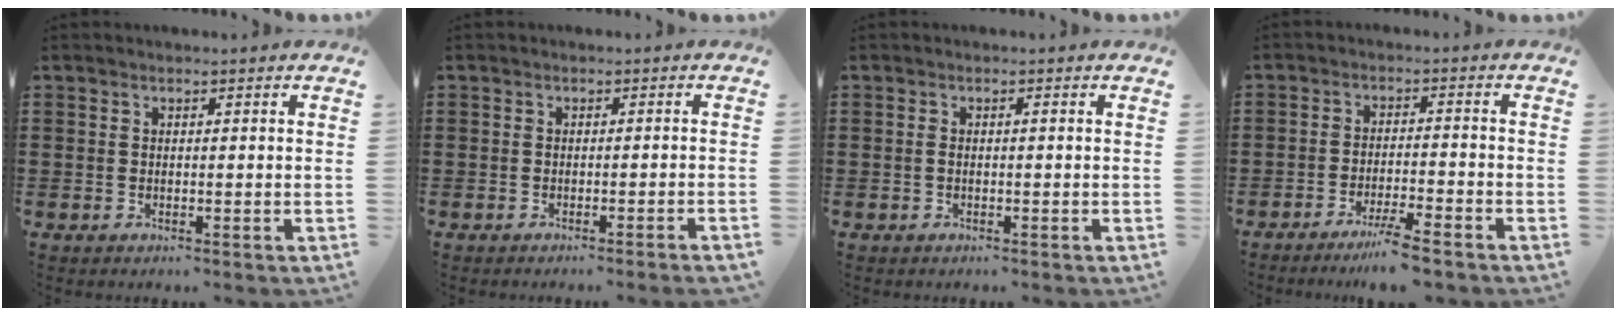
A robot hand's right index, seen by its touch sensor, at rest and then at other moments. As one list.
[{"total": 1.2, "force": [-0.9, -0.3, 0.7], "torque": [-0.011, -0.002, -0.018]}, {"total": 0.8, "force": [-0.2, 0.0, 0.8], "torque": [-0.015, -0.003, -0.004]}, {"total": 4.7, "force": [-4.1, -0.5, 2.4], "torque": [-0.046, -0.014, -0.076]}]